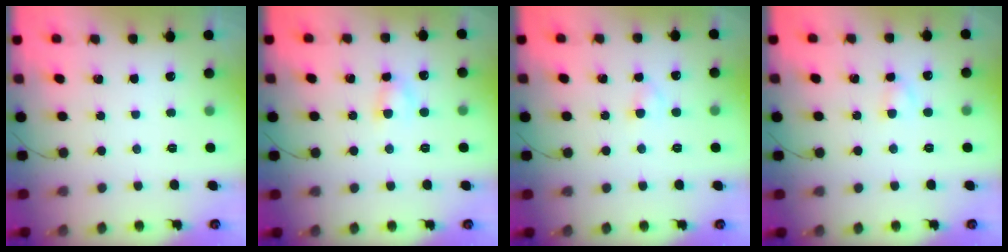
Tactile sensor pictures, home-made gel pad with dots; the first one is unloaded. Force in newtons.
{"total": 3.2, "press": 3.1, "slide": 0.8}
{"total": 2.3, "press": 2.0, "slide": 1.1}
{"total": 2.7, "press": 2.5, "slide": 1.2}